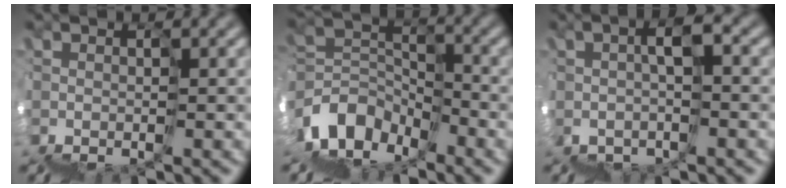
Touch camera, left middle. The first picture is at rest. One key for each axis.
{"total": 3.3, "fx": -2.5, "fy": 2.1, "fz": -0.7, "tx": 0.021, "ty": 0.028, "tz": -0.065}
{"total": 2.5, "fx": -0.3, "fy": 1.2, "fz": 2.1, "tx": -0.051, "ty": 0.002, "tz": -0.008}